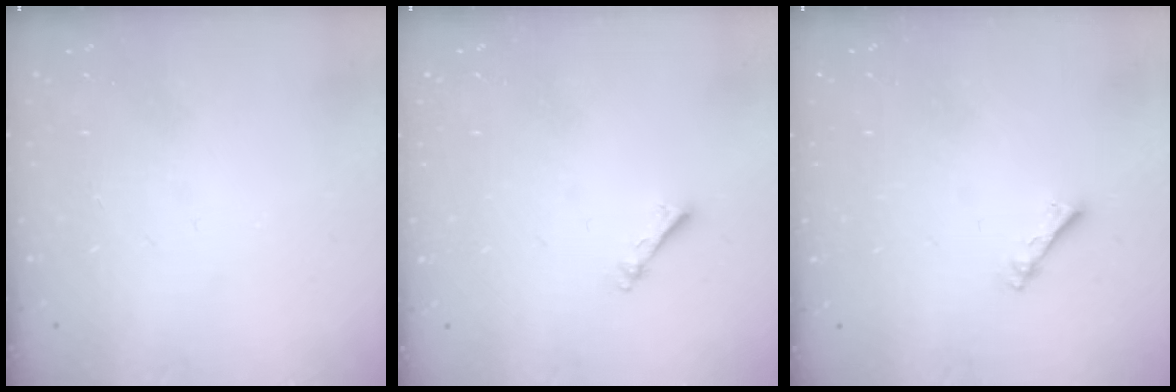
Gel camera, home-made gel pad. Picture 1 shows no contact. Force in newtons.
{"total": 2.5, "press": 2.5, "slide": 0.3}
{"total": 2.5, "press": 2.4, "slide": 0.5}